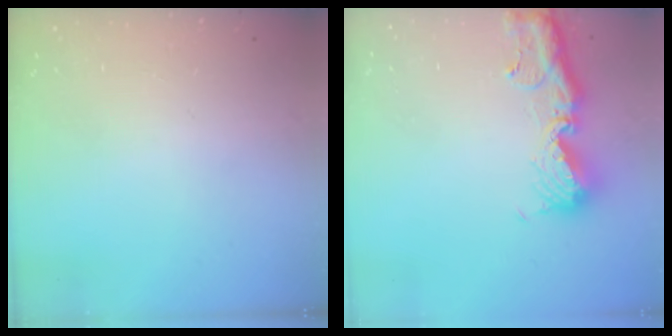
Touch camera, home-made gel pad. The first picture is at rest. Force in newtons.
{"total": 14.1, "press": 14.0, "slide": 1.5}